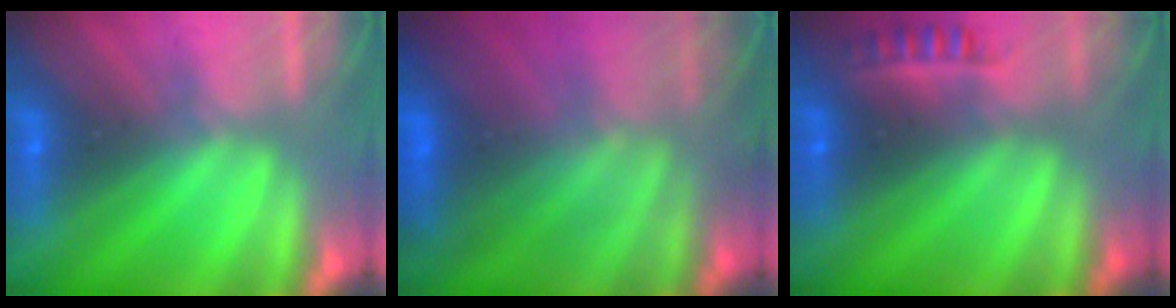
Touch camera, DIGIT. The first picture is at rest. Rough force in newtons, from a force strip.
{"total": 8.3}
{"total": 2.3}